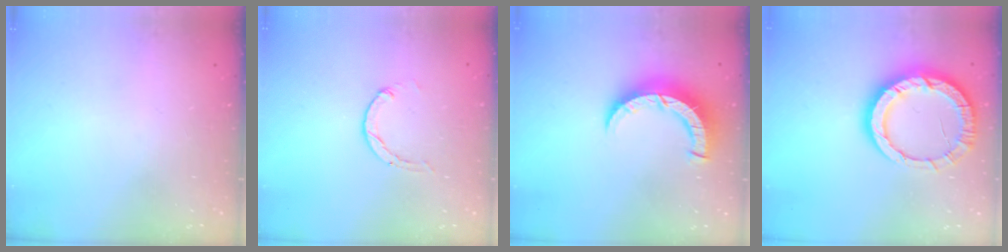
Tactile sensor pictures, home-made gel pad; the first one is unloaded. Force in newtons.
{"total": 0.0}
{"total": 8.8, "press": 8.8, "slide": 1.1}
{"total": 13.6, "press": 13.5, "slide": 1.4}